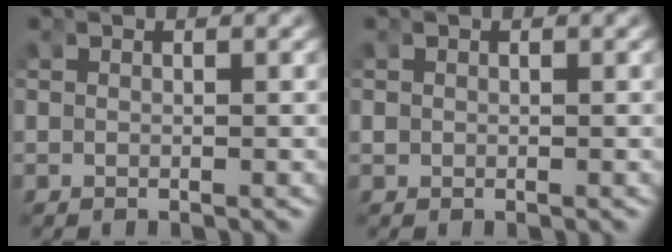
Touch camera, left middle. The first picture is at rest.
{"total": 0.7, "force": [-0.3, 0.7, 0.1], "torque": [-0.008, -0.003, -0.002]}